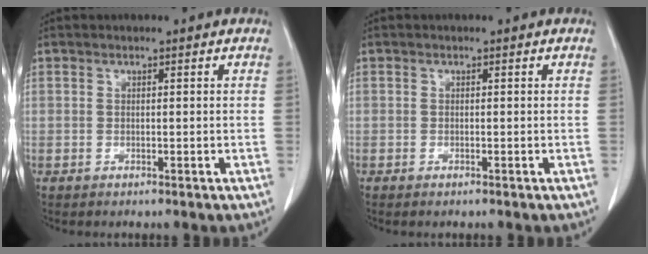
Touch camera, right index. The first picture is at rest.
{"total": 1.0, "force": [-0.5, 0.5, 0.7], "torque": [-0.017, -0.001, -0.004]}